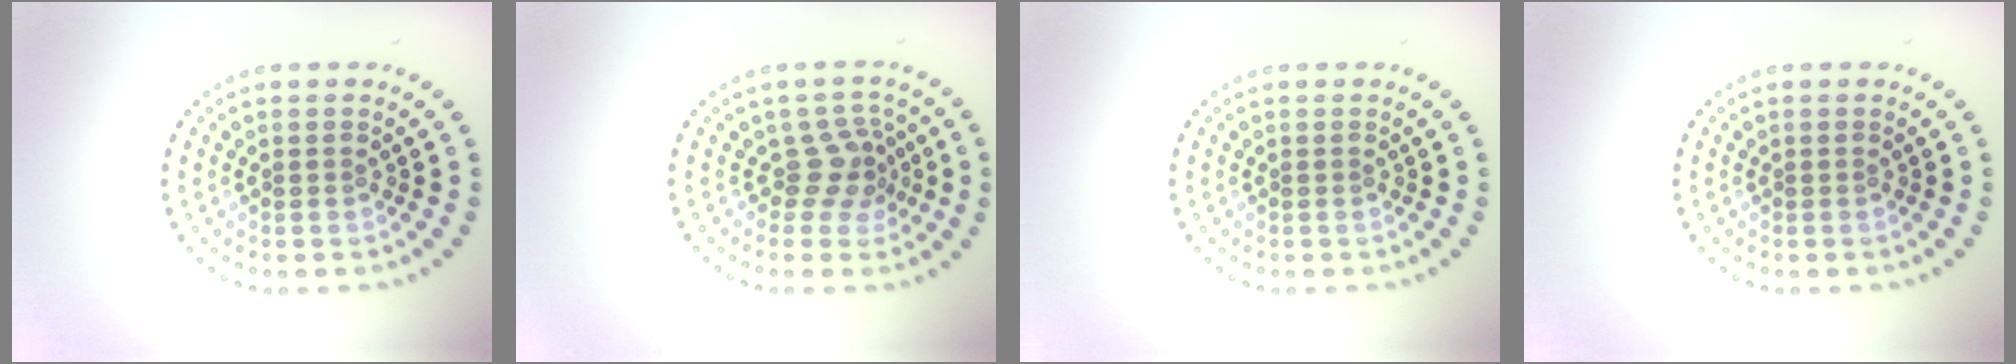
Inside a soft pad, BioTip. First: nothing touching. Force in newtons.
{"total": 2.7, "press": 2.0, "slide": 1.8}
{"total": 0.0}
{"total": 0.0}